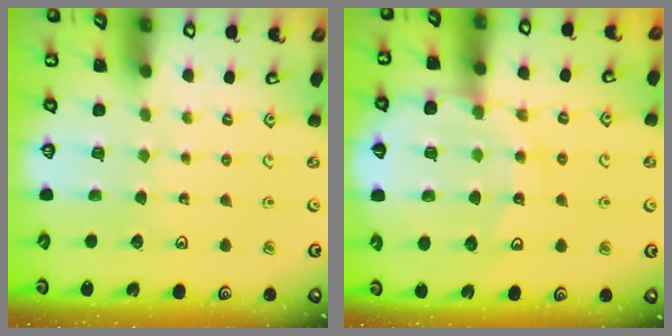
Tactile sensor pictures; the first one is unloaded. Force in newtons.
{"total": 14.6, "press": 14.1, "slide": 3.5}